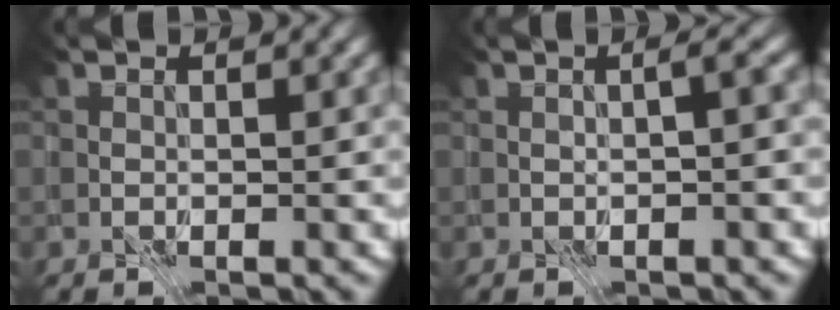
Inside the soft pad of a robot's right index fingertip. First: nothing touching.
{"total": 1.3, "force": [-0.4, 0.1, 1.2], "torque": [-0.021, 0.003, -0.009]}